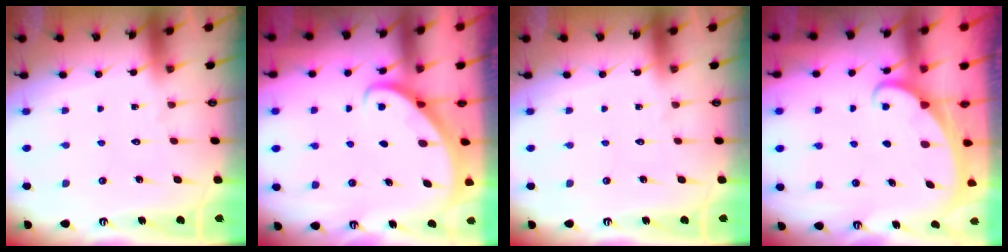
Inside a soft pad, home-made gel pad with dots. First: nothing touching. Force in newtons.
{"total": 2.7, "press": 2.7, "slide": 0.2}
{"total": 0.0}
{"total": 1.9, "press": 1.9, "slide": 0.3}